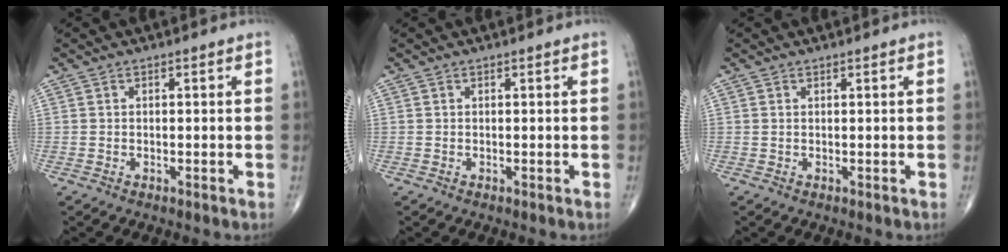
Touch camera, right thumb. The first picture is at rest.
{"total": 0.0}
{"total": 0.0}